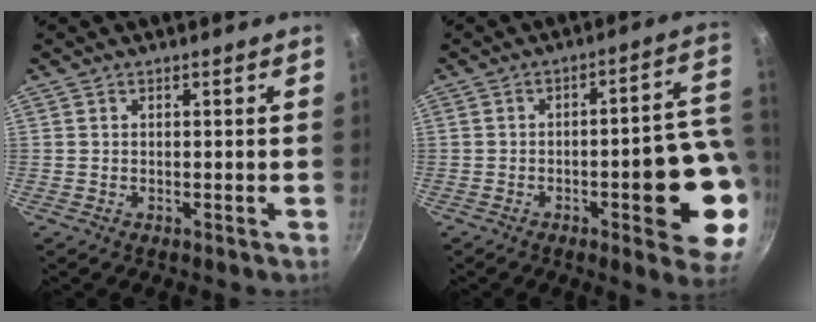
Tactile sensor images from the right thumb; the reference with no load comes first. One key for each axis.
{"total": 13.7, "fx": -3.8, "fy": 4.3, "fz": 12.5, "tx": -0.106, "ty": 0.023, "tz": -0.047}